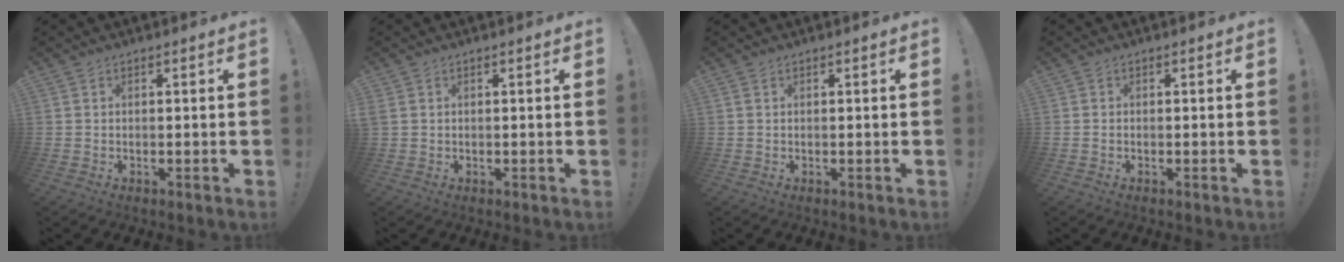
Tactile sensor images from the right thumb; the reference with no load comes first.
{"total": 1.3, "force": [0.4, 0.9, 0.8], "torque": [-0.020, 0.006, 0.009]}
{"total": 0.5, "force": [0.3, 0.3, 0.3], "torque": [-0.011, 0.003, 0.008]}
{"total": 0.0}